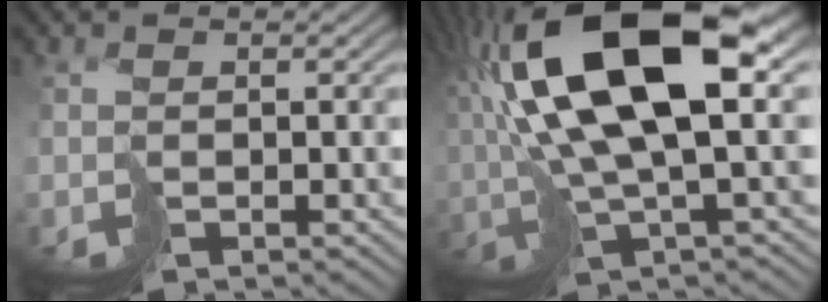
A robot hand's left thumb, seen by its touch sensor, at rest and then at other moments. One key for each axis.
{"total": 17.3, "fx": 3.9, "fy": 6.0, "fz": 15.7, "tx": -0.335, "ty": 0.009, "tz": 0.070}